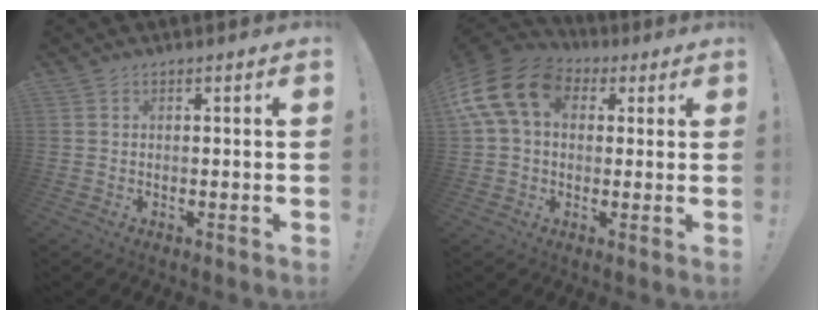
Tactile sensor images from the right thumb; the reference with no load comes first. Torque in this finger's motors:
{"motor_torque": [2.50, 2.50, 0.51, -0.09, 0.52]}